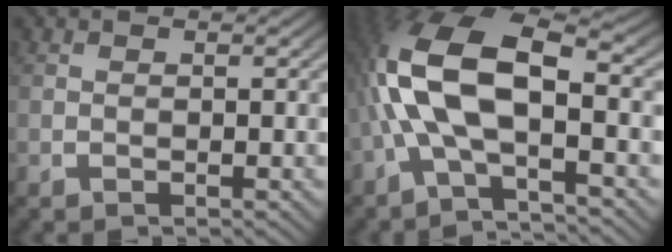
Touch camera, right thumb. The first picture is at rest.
{"total": 11.9, "force": [0.0, 6.7, 9.8], "torque": [-0.219, -0.017, 0.003]}